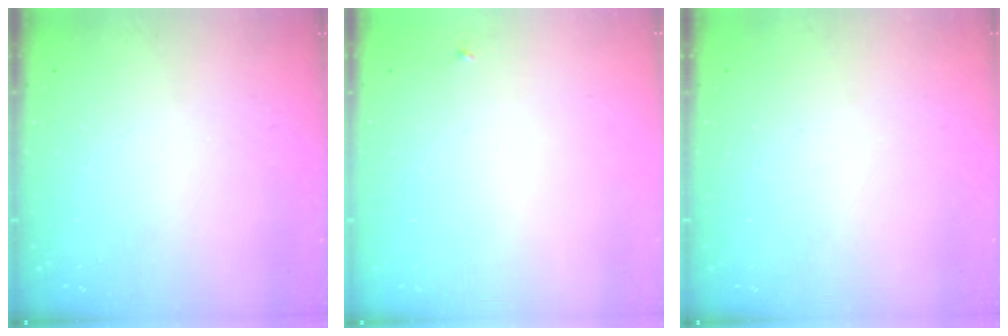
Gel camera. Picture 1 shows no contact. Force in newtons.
{"total": 2.3, "press": 2.3, "slide": 0.2}
{"total": 0.0}